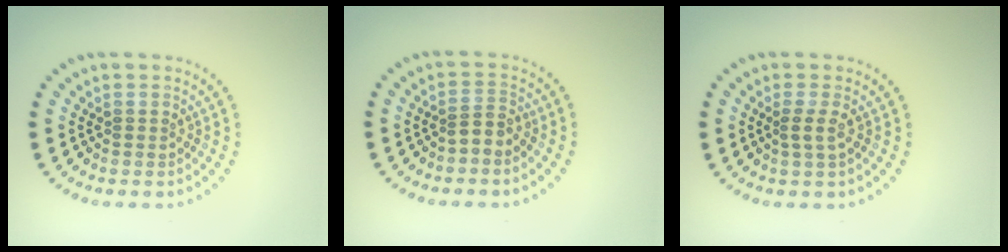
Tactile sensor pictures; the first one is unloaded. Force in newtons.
{"total": 1.7, "press": 1.3, "slide": 1.1}
{"total": 1.1, "press": 0.9, "slide": 0.6}